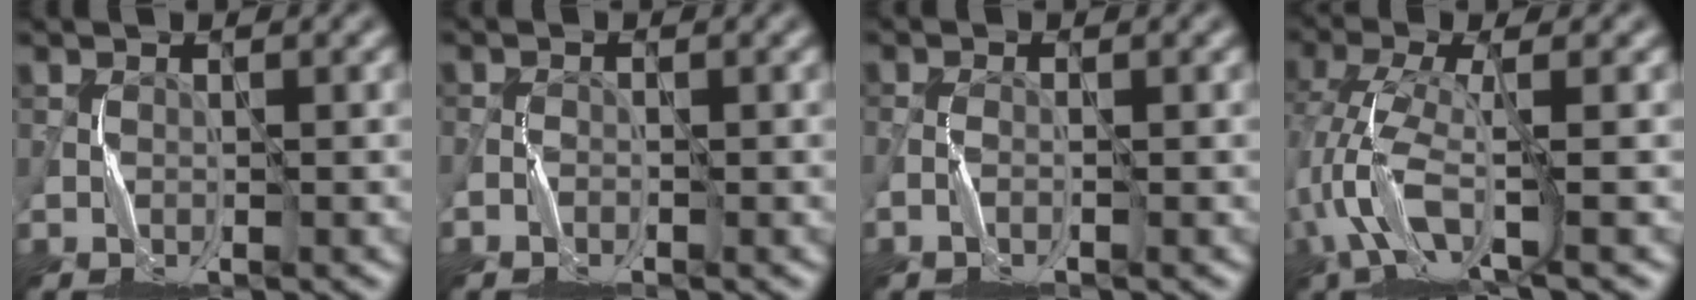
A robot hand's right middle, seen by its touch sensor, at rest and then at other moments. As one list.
[{"total": 1.1, "force": [-0.6, 0.6, 0.6], "torque": [-0.013, 0.004, -0.014]}, {"total": 1.4, "force": [-0.7, 0.4, 1.2], "torque": [-0.029, 0.004, -0.017]}, {"total": 6.6, "force": [-1.7, 2.3, 6.0], "torque": [-0.140, 0.006, -0.042]}]